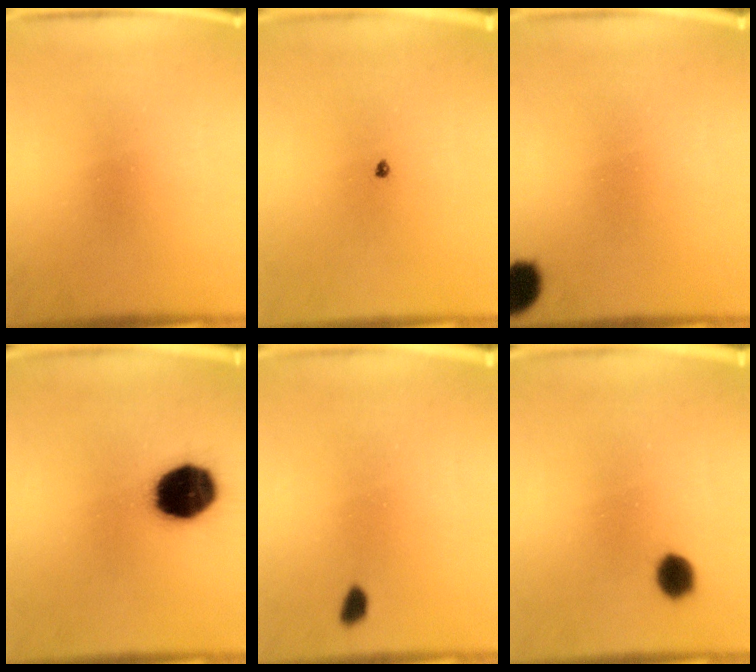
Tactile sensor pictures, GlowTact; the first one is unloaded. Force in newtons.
{"total": 0.6}
{"total": 7.0}
{"total": 16.8}
{"total": 1.7}
{"total": 4.2}